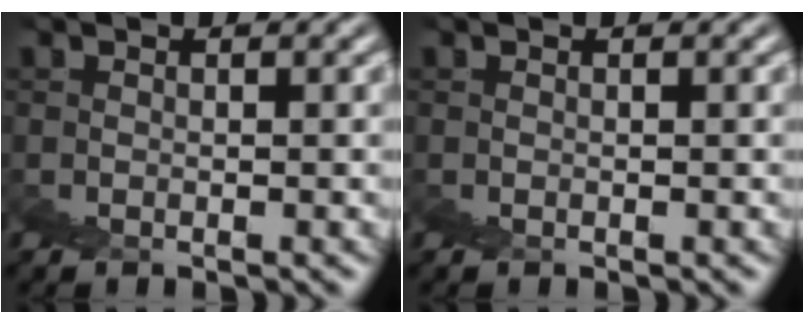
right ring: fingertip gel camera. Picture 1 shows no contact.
{"total": 0.0}